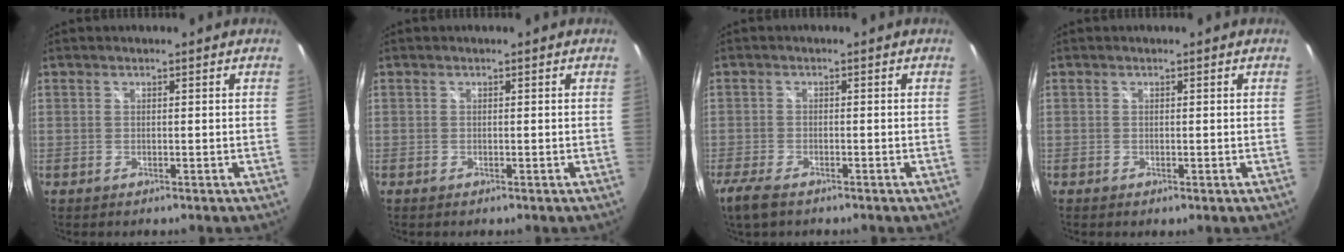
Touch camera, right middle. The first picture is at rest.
{"total": 0.8, "force": [0.2, -0.7, 0.0], "torque": [0.006, -0.003, 0.002]}
{"total": 4.4, "force": [-3.3, 0.9, 2.8], "torque": [-0.073, -0.019, -0.068]}
{"total": 0.8, "force": [0.4, -0.7, 0.1], "torque": [-0.001, -0.003, 0.004]}